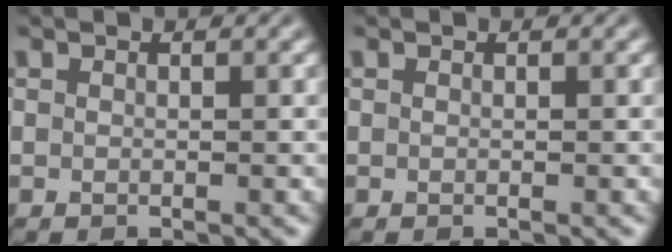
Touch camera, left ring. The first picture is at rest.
{"total": 0.0}